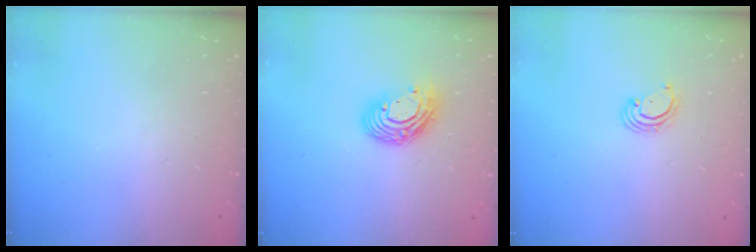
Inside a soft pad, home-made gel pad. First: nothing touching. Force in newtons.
{"total": 11.4, "press": 11.4, "slide": 0.8}
{"total": 2.6, "press": 2.6, "slide": 0.3}